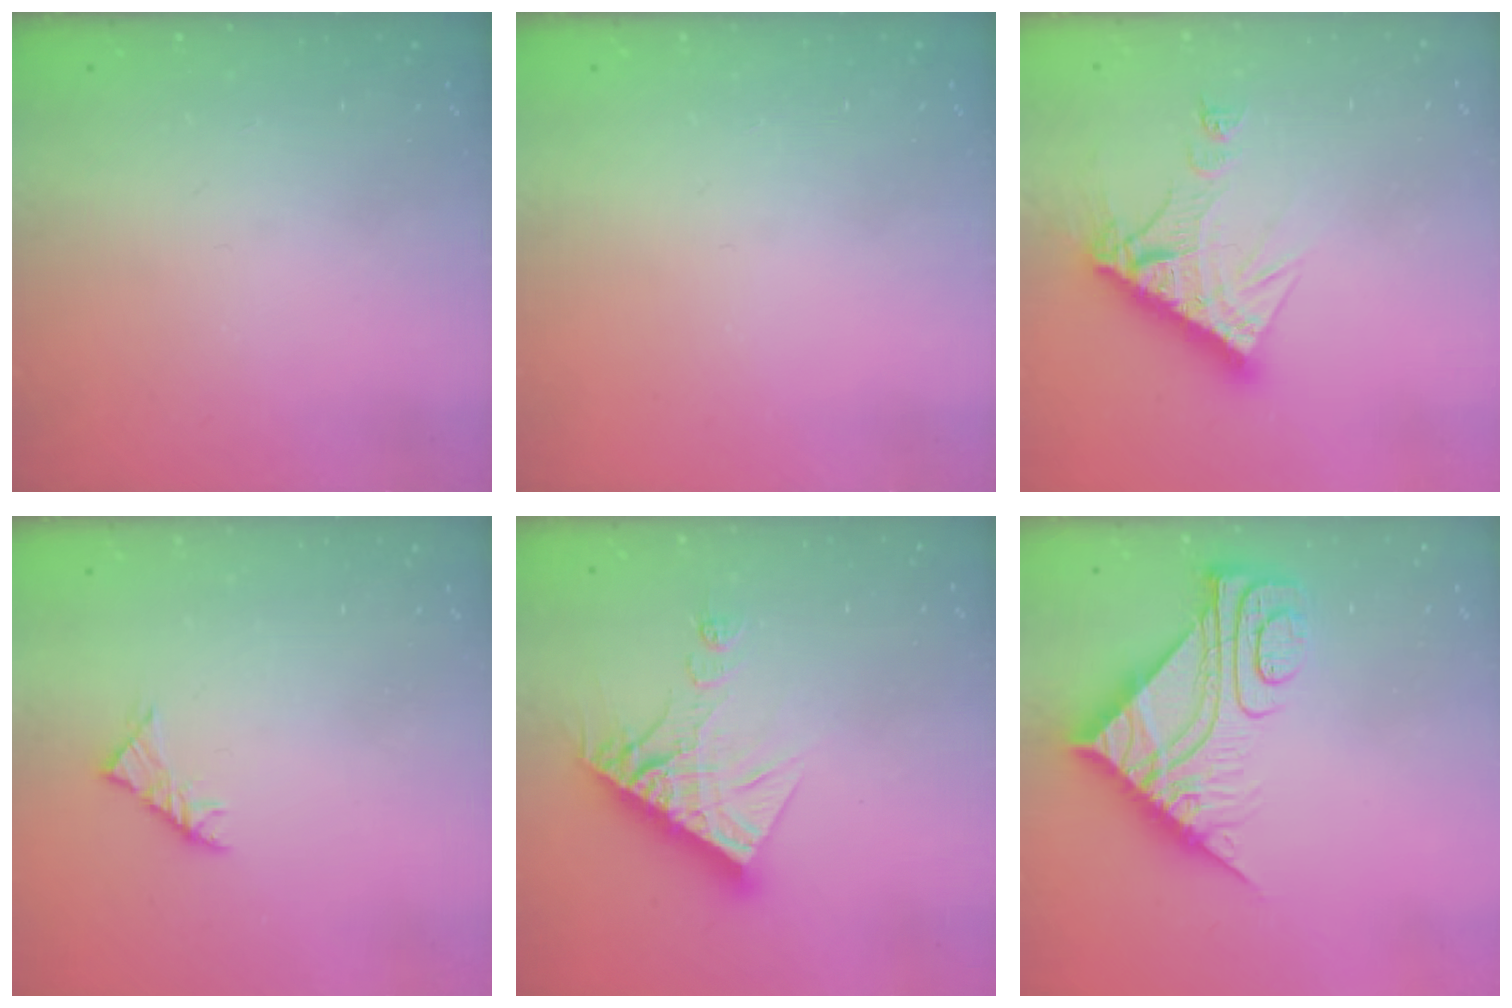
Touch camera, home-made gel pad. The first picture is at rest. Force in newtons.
{"total": 0.0}
{"total": 12.1, "press": 12.1, "slide": 1.2}
{"total": 2.9, "press": 2.8, "slide": 0.8}
{"total": 15.0, "press": 14.9, "slide": 1.6}
{"total": 11.6, "press": 11.5, "slide": 1.1}